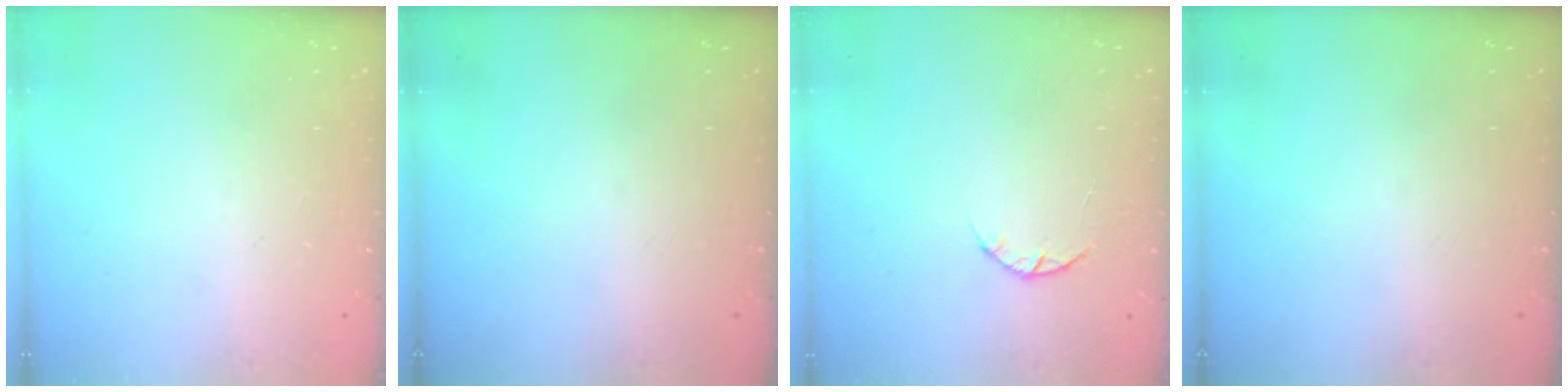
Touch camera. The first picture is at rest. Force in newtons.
{"total": 0.0}
{"total": 3.0, "press": 3.0, "slide": 0.4}
{"total": 0.0}